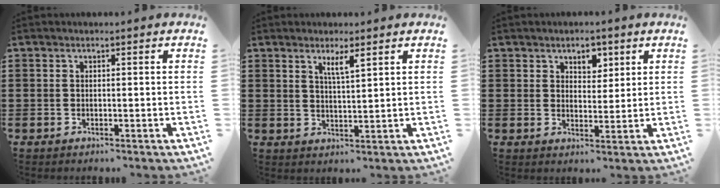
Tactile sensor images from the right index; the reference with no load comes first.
{"total": 3.1, "force": [1.8, 0.5, 2.4], "torque": [-0.051, 0.003, 0.031]}
{"total": 3.6, "force": [2.4, 2.3, 1.4], "torque": [-0.022, 0.006, 0.041]}